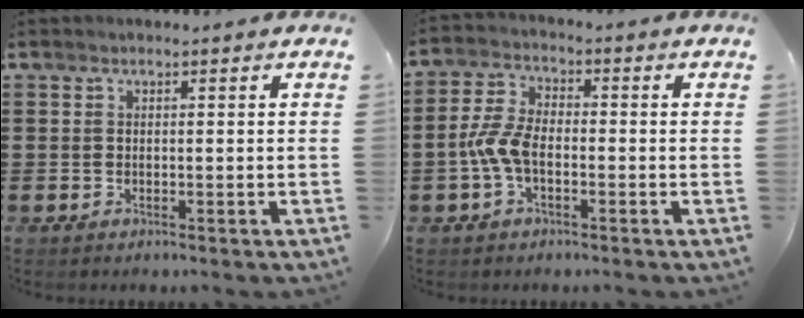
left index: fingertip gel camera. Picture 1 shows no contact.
{"total": 5.7, "force": [-2.0, 2.7, 4.6], "torque": [-0.113, 0.002, -0.044]}